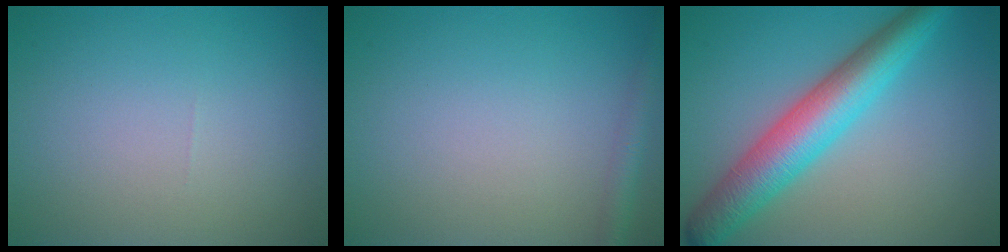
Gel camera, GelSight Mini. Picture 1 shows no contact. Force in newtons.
{"total": 1.8, "press": 1.8, "slide": 0.1}
{"total": 7.0, "press": 7.0, "slide": 0.0}